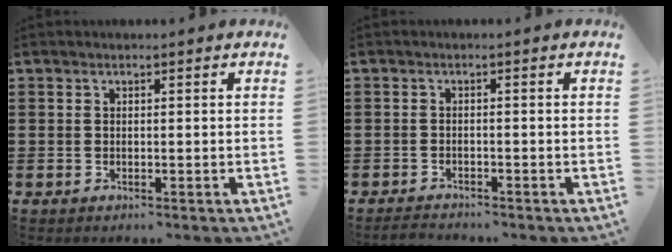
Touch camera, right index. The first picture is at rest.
{"total": 1.4, "force": [-1.4, 0.1, 0.0], "torque": [-0.005, 0.001, -0.029]}